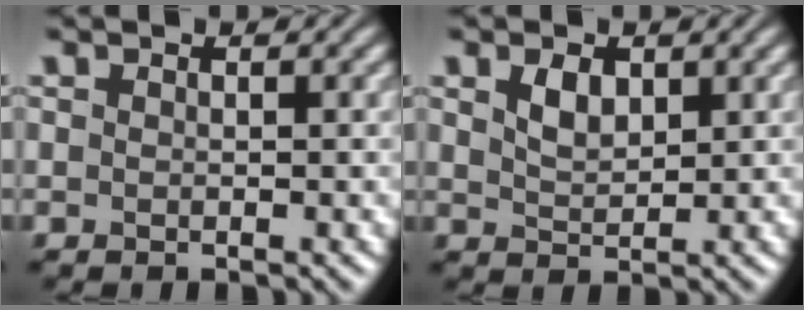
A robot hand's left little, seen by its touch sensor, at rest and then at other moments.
{"total": 2.3, "force": [1.1, 1.3, 1.5], "torque": [-0.032, -0.001, 0.026]}